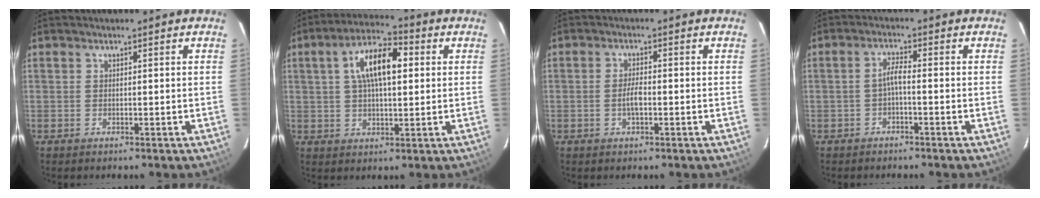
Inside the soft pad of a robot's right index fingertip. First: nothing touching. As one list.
[{"total": 10.8, "force": [2.5, 4.5, 9.5], "torque": [-0.172, 0.026, 0.039]}, {"total": 2.8, "force": [-0.8, 0.9, 2.6], "torque": [-0.049, 0.003, -0.014]}, {"total": 2.3, "force": [-1.0, 0.2, 2.1], "torque": [-0.044, 0.007, -0.020]}]